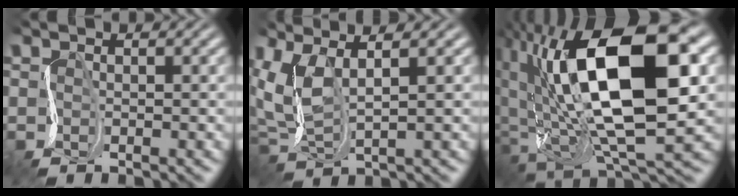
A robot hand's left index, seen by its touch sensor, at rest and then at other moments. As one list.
[{"total": 3.1, "force": [2.5, 0.7, 1.7], "torque": [-0.083, 0.013, 0.060]}, {"total": 14.2, "force": [2.6, 7.0, 12.1], "torque": [-0.241, 0.002, 0.043]}]